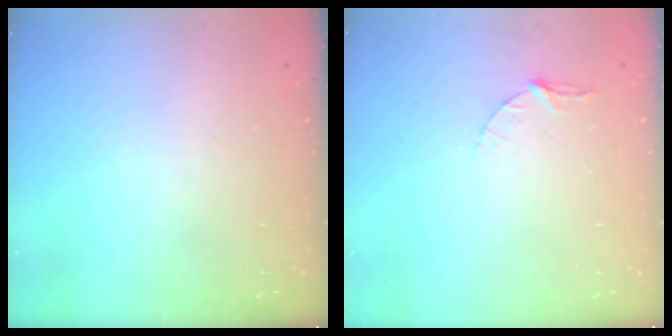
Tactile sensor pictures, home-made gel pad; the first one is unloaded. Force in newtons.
{"total": 4.0, "press": 3.9, "slide": 0.4}